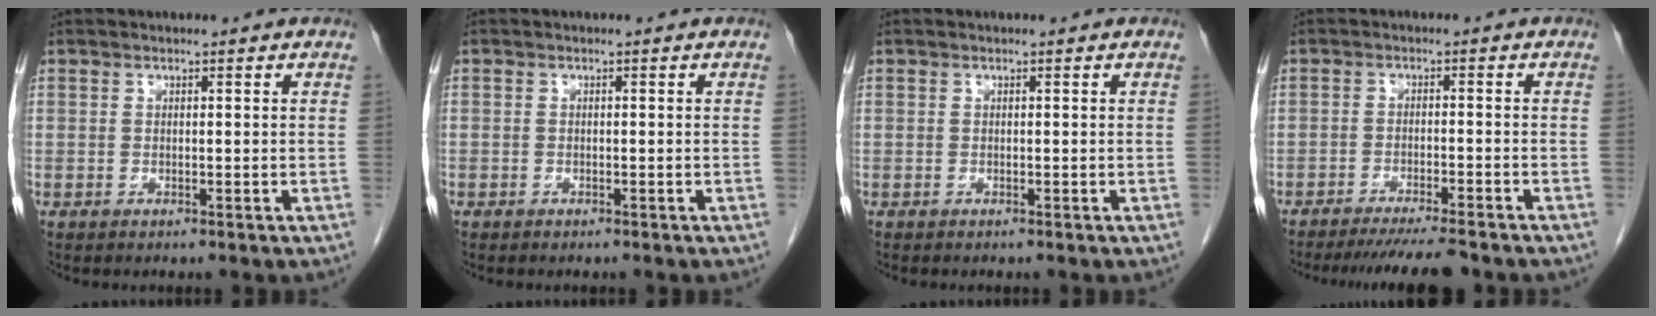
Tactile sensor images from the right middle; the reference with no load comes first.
{"total": 0.6, "force": [-0.4, 0.3, 0.1], "torque": [-0.009, 0.002, -0.008]}
{"total": 0.0}
{"total": 9.0, "force": [-8.0, -0.1, 4.0], "torque": [-0.044, -0.021, -0.122]}